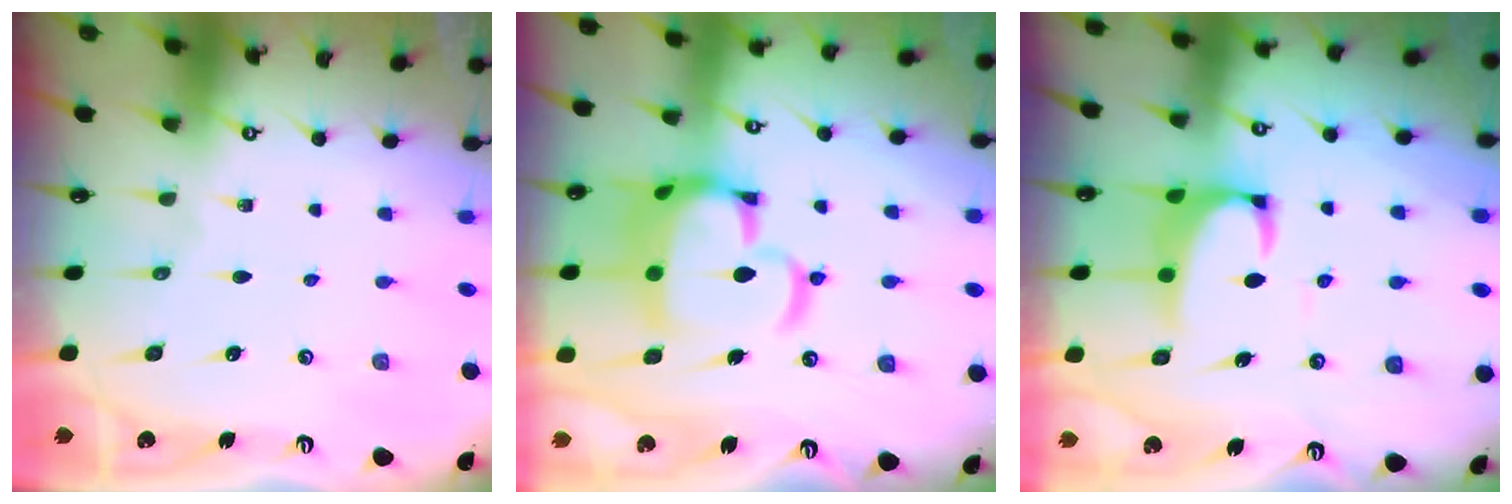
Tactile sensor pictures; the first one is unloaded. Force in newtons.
{"total": 13.9, "press": 13.8, "slide": 1.4}
{"total": 2.2, "press": 2.0, "slide": 0.9}